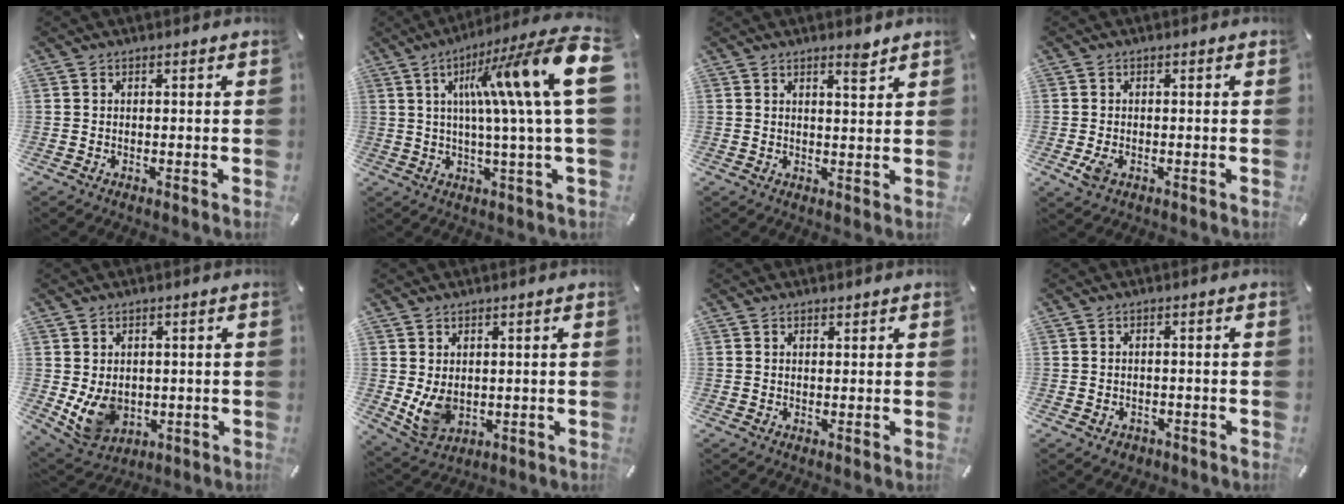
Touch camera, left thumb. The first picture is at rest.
{"total": 24.3, "force": [7.1, 3.1, 23.0], "torque": [-0.347, -0.045, 0.098]}
{"total": 3.2, "force": [2.6, 0.5, 1.8], "torque": [-0.015, -0.021, 0.042]}
{"total": 2.9, "force": [-0.9, 1.9, 2.0], "torque": [-0.054, -0.005, -0.018]}
{"total": 8.3, "force": [0.2, 7.0, 4.4], "torque": [-0.094, -0.008, 0.004]}
{"total": 6.7, "force": [1.1, 5.5, 3.7], "torque": [-0.078, -0.005, 0.022]}
{"total": 0.7, "force": [0.6, 0.4, 0.1], "torque": [-0.002, 0.002, 0.011]}
{"total": 1.8, "force": [-0.9, 1.5, 0.4], "torque": [-0.014, 0.003, -0.022]}